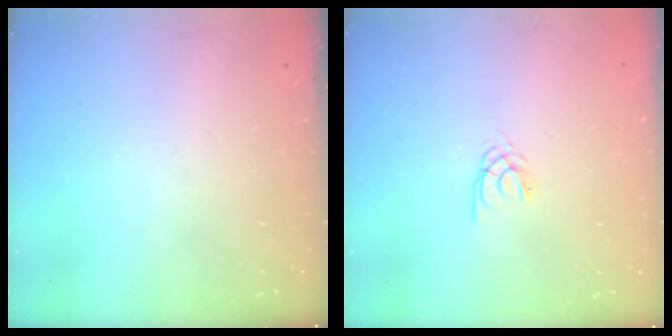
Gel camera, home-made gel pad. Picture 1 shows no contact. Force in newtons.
{"total": 1.7, "press": 1.7, "slide": 0.3}